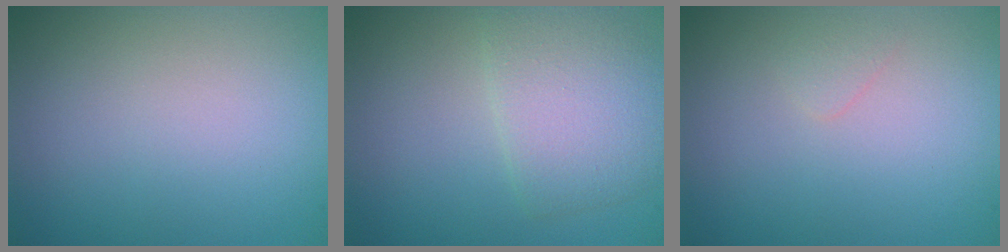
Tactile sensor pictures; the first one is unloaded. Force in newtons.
{"total": 3.9, "press": 3.9, "slide": 0.1}
{"total": 0.6, "press": 0.6, "slide": 0.1}